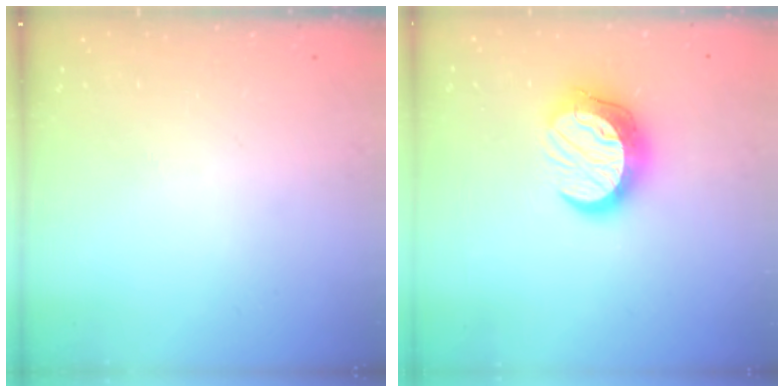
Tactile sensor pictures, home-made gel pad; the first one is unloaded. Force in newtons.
{"total": 12.8, "press": 12.8, "slide": 1.1}